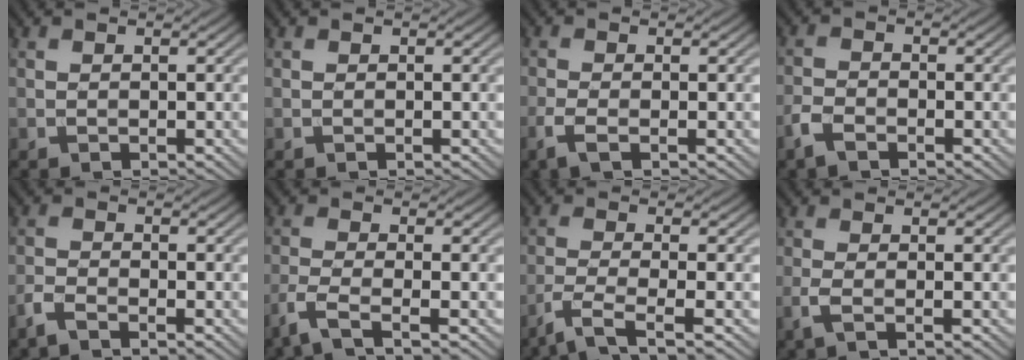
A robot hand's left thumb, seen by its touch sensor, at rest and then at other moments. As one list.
[{"total": 0.0}, {"total": 2.5, "force": [-1.3, 0.7, 2.0], "torque": [-0.053, -0.002, -0.032]}, {"total": 2.9, "force": [-2.1, 1.3, 1.6], "torque": [-0.040, -0.003, -0.050]}, {"total": 2.6, "force": [-2.1, 0.6, 1.5], "torque": [-0.038, -0.004, -0.052]}, {"total": 4.1, "force": [-2.6, 0.7, 3.1], "torque": [-0.064, -0.004, -0.073]}, {"total": 4.6, "force": [-3.0, 0.6, 3.4], "torque": [-0.063, -0.001, -0.076]}, {"total": 2.3, "force": [-1.0, 0.4, 2.0], "torque": [-0.047, 0.002, -0.030]}]